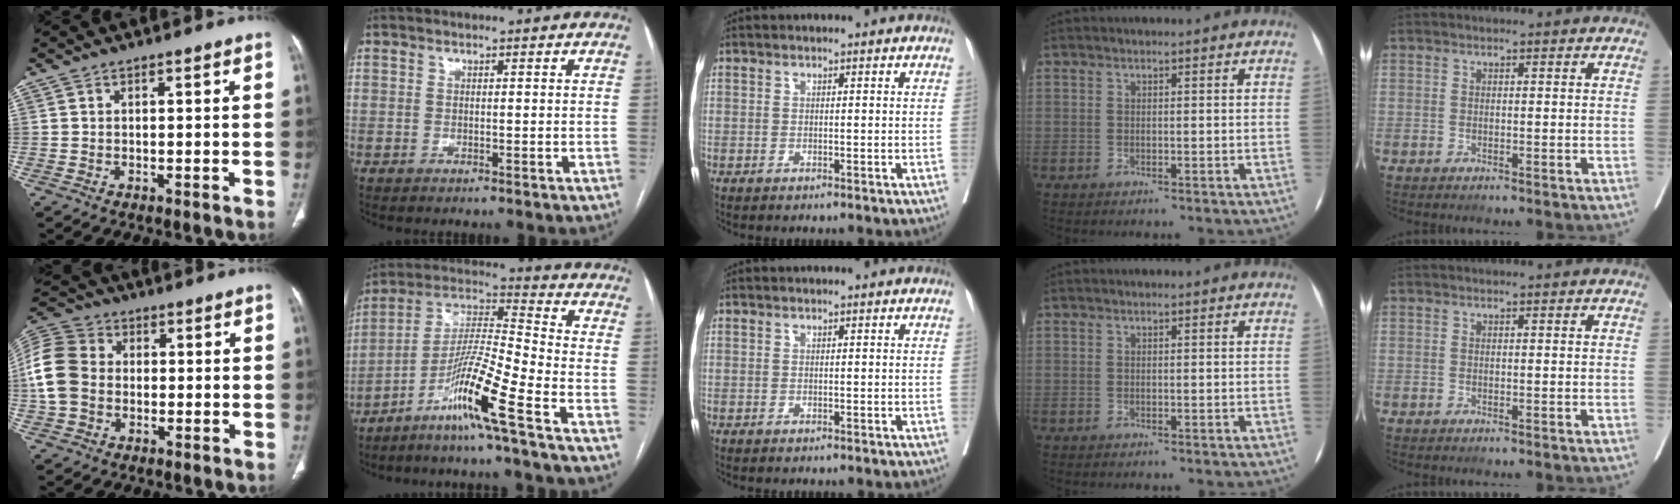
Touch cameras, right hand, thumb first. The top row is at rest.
{"thumb": {"total": 12.0, "force": [-0.2, 9.7, 7.0], "torque": [-0.136, 0.031, -0.014]}, "index": {"total": 12.3, "force": [-7.2, -1.8, 9.8], "torque": [-0.195, -0.016, -0.141]}}